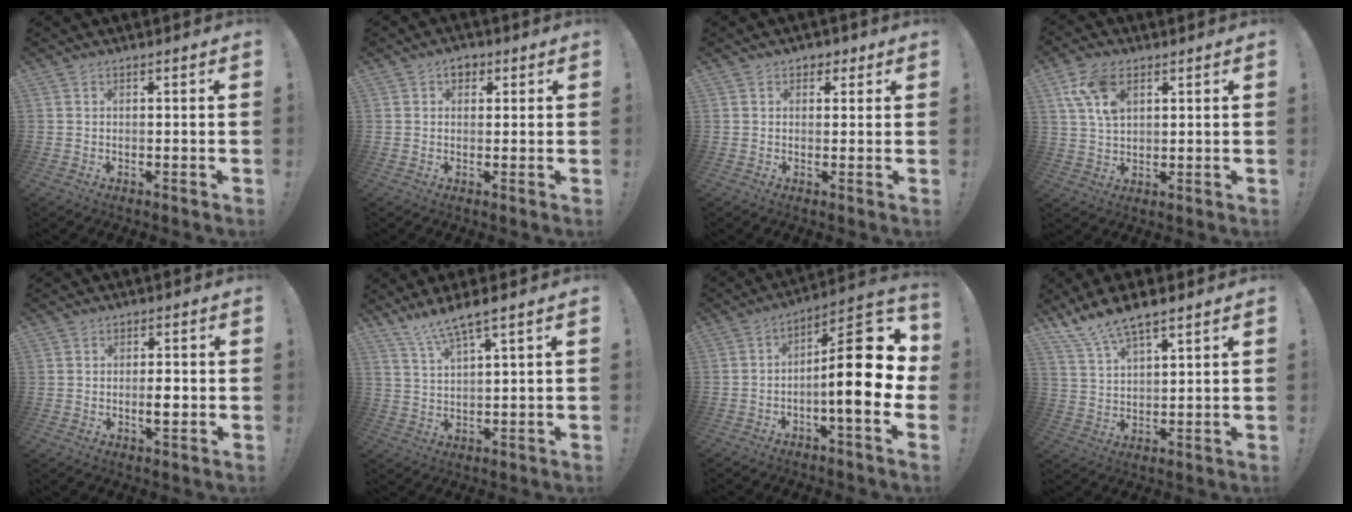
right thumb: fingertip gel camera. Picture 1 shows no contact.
{"total": 3.5, "force": [1.7, 2.5, 1.8], "torque": [-0.017, -0.001, 0.027]}
{"total": 2.7, "force": [1.1, 2.2, 1.0], "torque": [-0.006, 0.001, 0.017]}
{"total": 10.3, "force": [4.8, 5.9, 6.9], "torque": [-0.137, -0.008, 0.091]}
{"total": 4.6, "force": [0.1, 3.9, 2.5], "torque": [-0.019, 0.000, -0.001]}
{"total": 6.7, "force": [5.6, 0.0, 3.7], "torque": [-0.080, -0.028, 0.099]}
{"total": 20.3, "force": [-0.2, 6.1, 19.4], "torque": [-0.273, 0.002, -0.006]}
{"total": 9.1, "force": [7.7, 2.3, 4.3], "torque": [-0.090, -0.042, 0.144]}